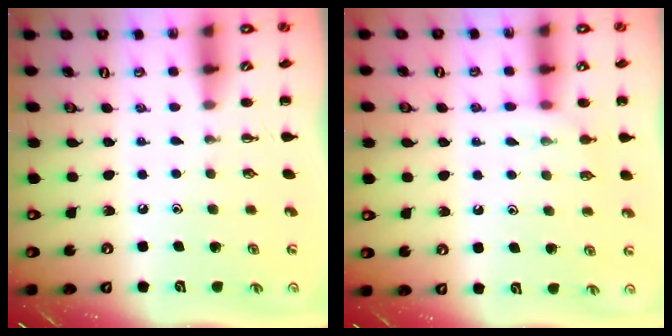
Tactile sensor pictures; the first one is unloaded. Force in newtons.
{"total": 6.3, "press": 6.3, "slide": 0.5}